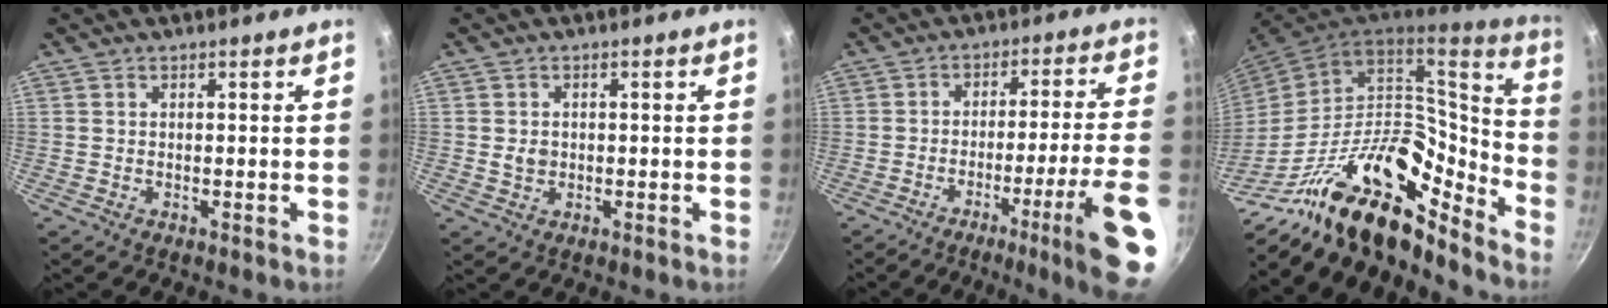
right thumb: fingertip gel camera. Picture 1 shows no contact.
{"total": 2.1, "force": [0.1, 1.9, 0.9], "torque": [-0.009, -0.002, 0.002]}
{"total": 16.2, "force": [-7.9, 0.6, 14.1], "torque": [-0.190, 0.036, -0.108]}
{"total": 25.2, "force": [-14.7, 12.6, 16.2], "torque": [-0.206, 0.084, -0.270]}